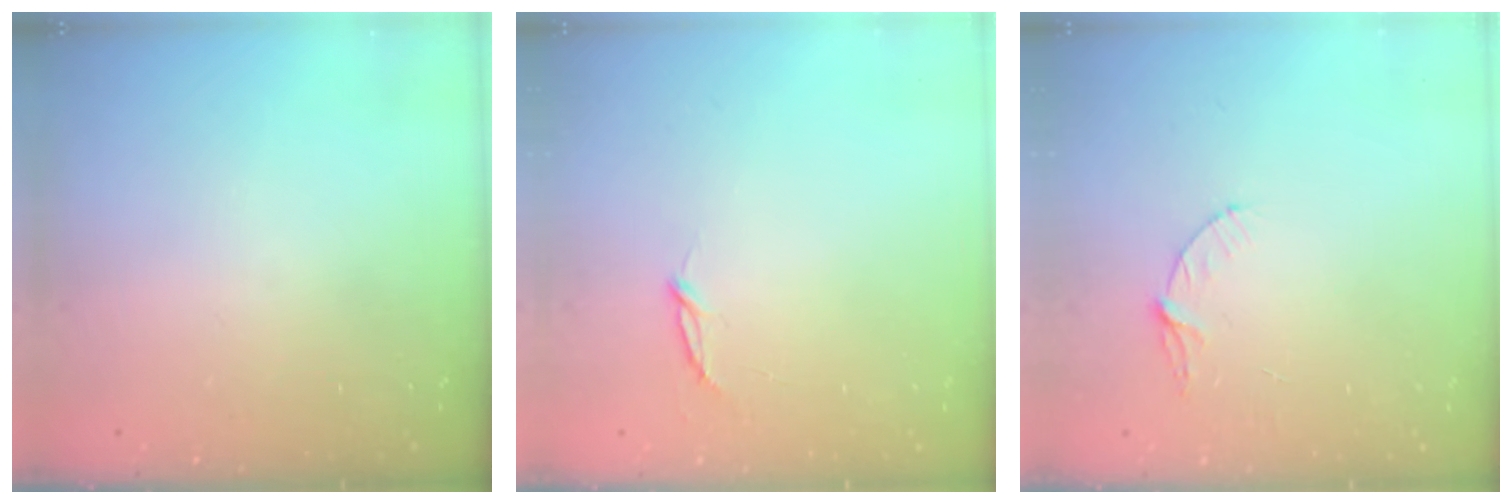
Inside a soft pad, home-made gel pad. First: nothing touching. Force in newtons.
{"total": 2.8, "press": 2.8, "slide": 0.3}
{"total": 4.7, "press": 4.7, "slide": 0.4}